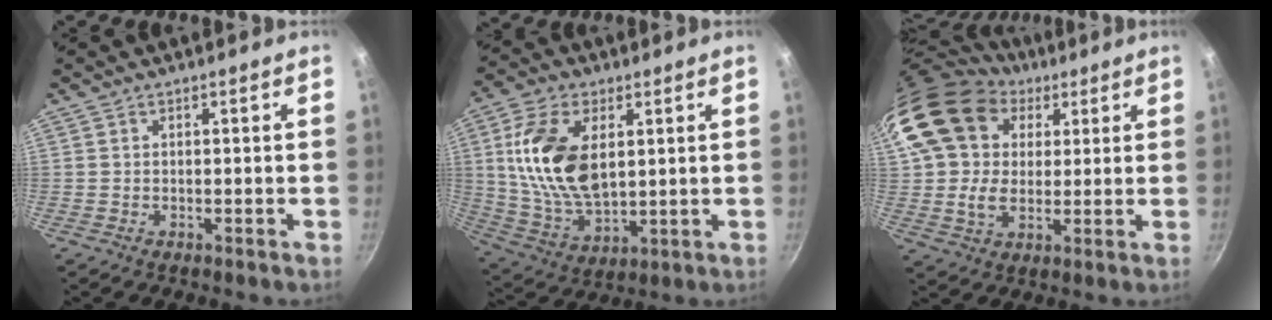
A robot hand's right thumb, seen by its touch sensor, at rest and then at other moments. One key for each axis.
{"total": 16.8, "fx": 3.6, "fy": 9.6, "fz": 13.3, "tx": -0.242, "ty": -0.015, "tz": 0.078}
{"total": 20.1, "fx": 8.0, "fy": 14.6, "fz": 11.3, "tx": -0.215, "ty": 0.003, "tz": 0.138}